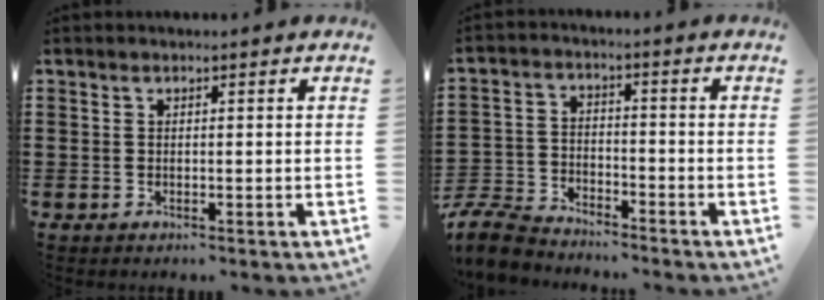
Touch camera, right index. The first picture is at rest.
{"total": 6.5, "force": [-6.2, 1.4, 1.2], "torque": [-0.049, 0.004, -0.128]}